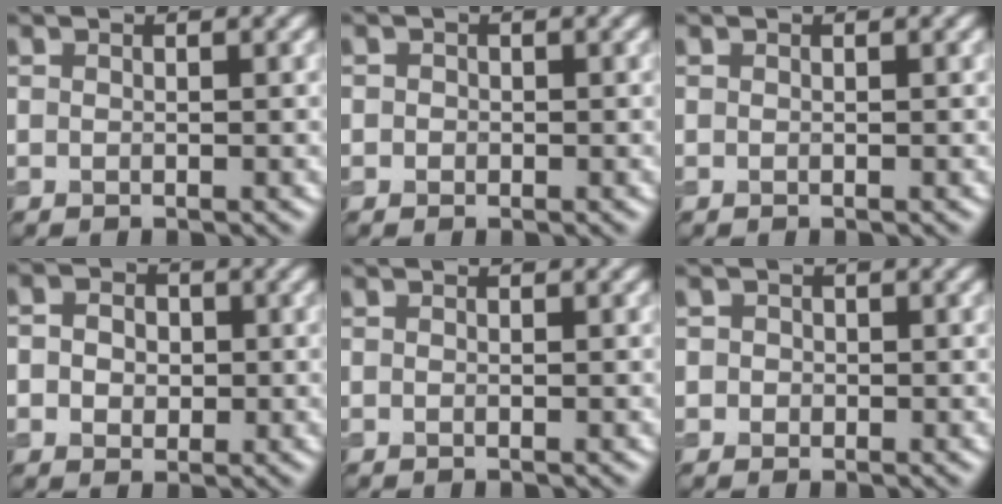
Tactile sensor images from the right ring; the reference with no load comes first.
{"total": 0.6, "force": [0.0, 0.6, 0.2], "torque": [0.002, -0.005, -0.003]}
{"total": 0.0}
{"total": 4.4, "force": [0.6, 3.7, 2.3], "torque": [-0.024, 0.025, -0.024]}
{"total": 0.0}
{"total": 1.5, "force": [0.2, 1.4, 0.5], "torque": [0.009, 0.005, -0.009]}